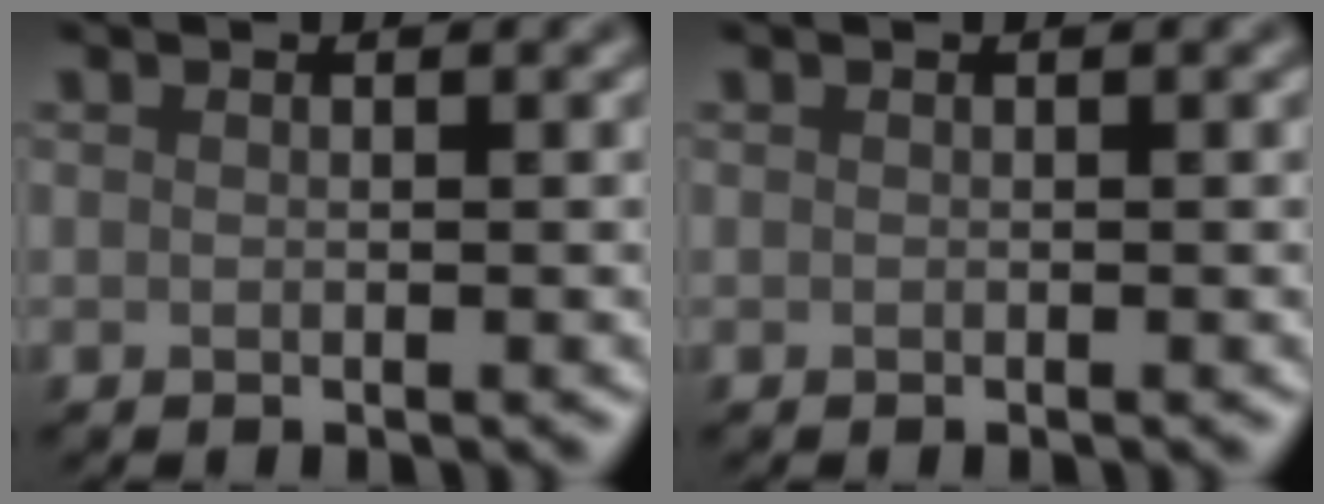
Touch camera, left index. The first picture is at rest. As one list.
[{"total": 0.0}]